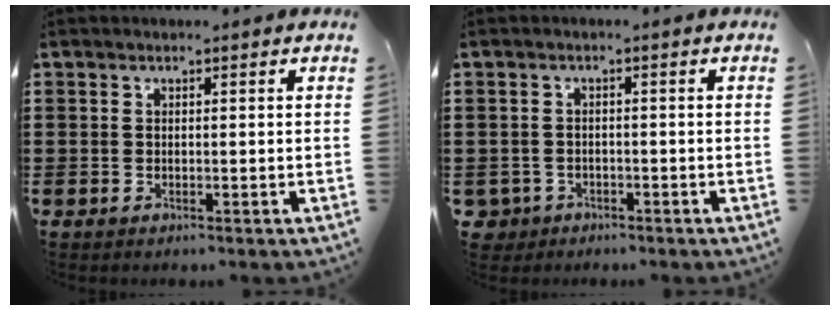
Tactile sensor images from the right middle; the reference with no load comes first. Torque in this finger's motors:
{"motor_torque": [-0.04, 0.12, 0.03, 0.00]}